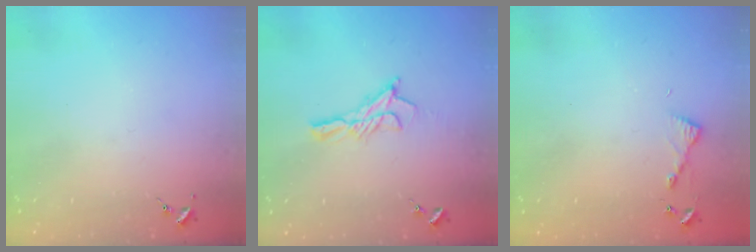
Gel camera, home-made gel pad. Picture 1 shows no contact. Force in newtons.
{"total": 9.9, "press": 9.9, "slide": 0.5}
{"total": 5.5, "press": 5.4, "slide": 0.4}